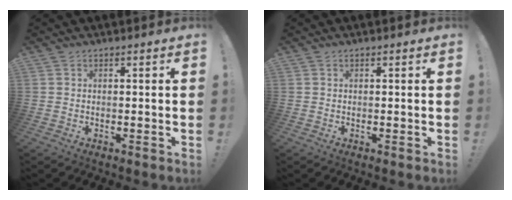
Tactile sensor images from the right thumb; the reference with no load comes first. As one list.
[{"total": 0.0}]